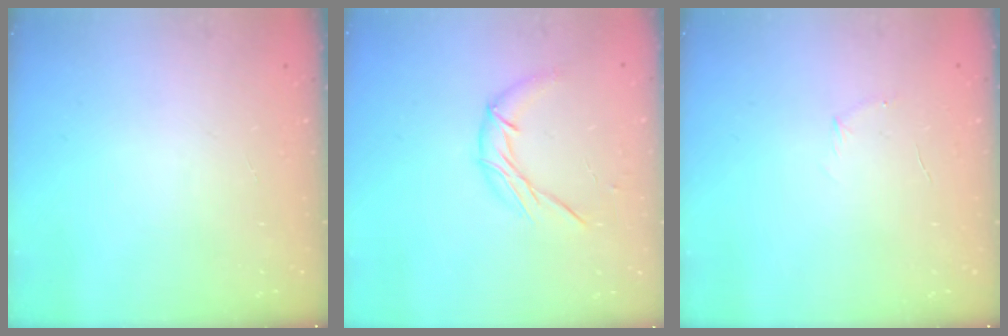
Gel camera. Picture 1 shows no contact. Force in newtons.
{"total": 8.3, "press": 8.3, "slide": 0.4}
{"total": 3.6, "press": 3.4, "slide": 1.1}